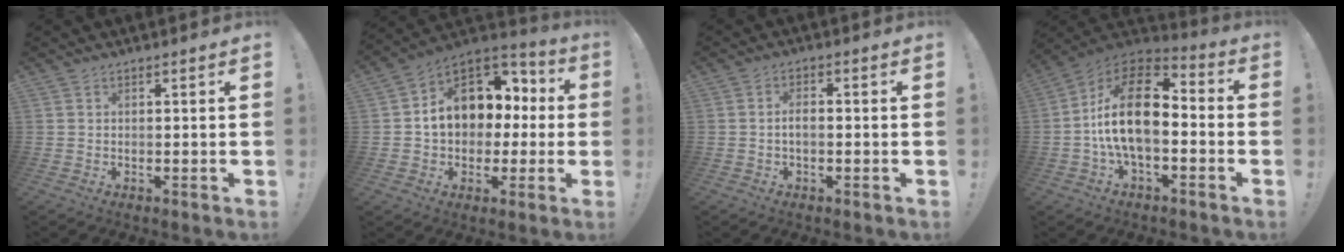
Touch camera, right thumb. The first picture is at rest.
{"total": 13.9, "force": [2.6, 11.2, 7.7], "torque": [-0.107, -0.009, 0.059]}
{"total": 2.8, "force": [-0.5, 1.1, 2.6], "torque": [-0.052, 0.005, -0.011]}
{"total": 19.0, "force": [-0.3, 10.1, 16.1], "torque": [-0.288, 0.019, -0.001]}